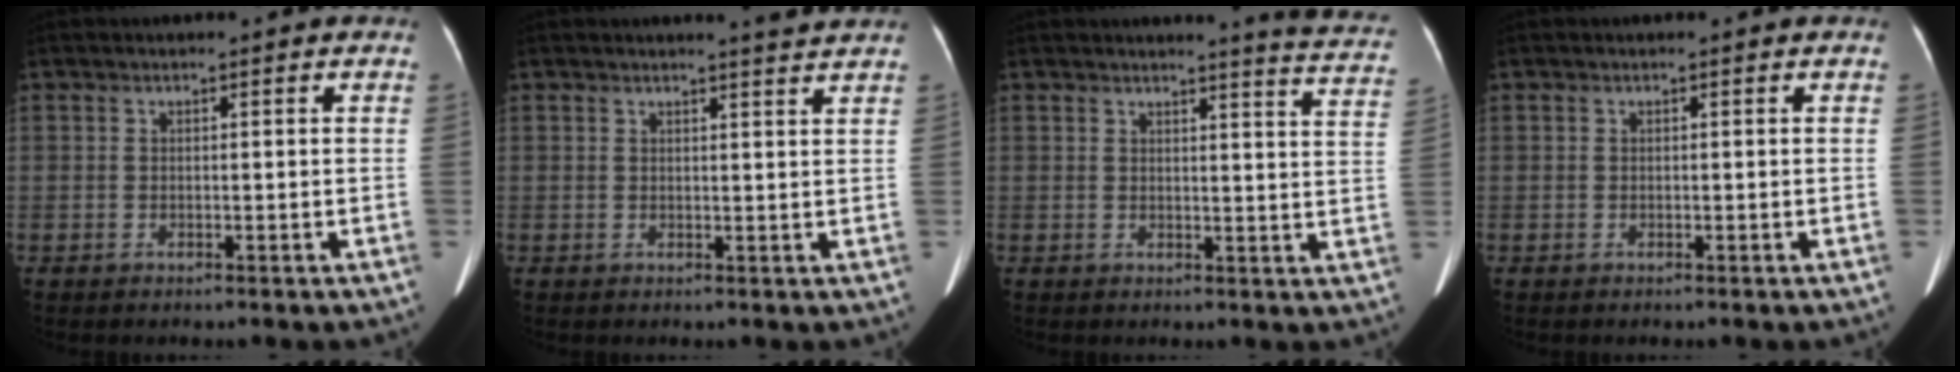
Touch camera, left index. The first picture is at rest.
{"total": 2.9, "force": [2.7, -0.7, 0.7], "torque": [-0.012, -0.009, 0.027]}
{"total": 9.5, "force": [9.1, -0.6, 2.3], "torque": [-0.018, -0.067, 0.077]}
{"total": 0.0}